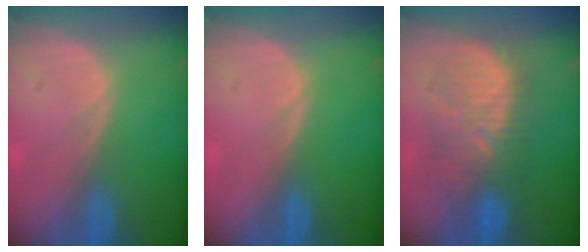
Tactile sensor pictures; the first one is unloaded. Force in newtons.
{"total": 0.0}
{"total": 9.4, "press": 9.4, "slide": 1.0}